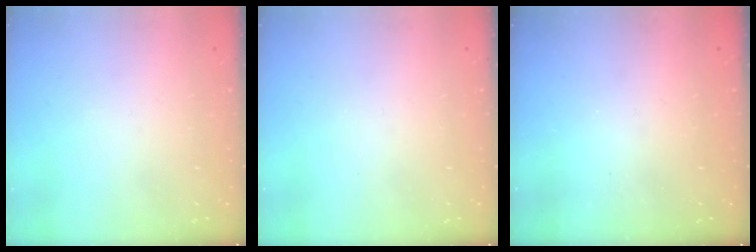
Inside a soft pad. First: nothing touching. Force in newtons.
{"total": 0.0}
{"total": 0.8, "press": 0.8, "slide": 0.3}